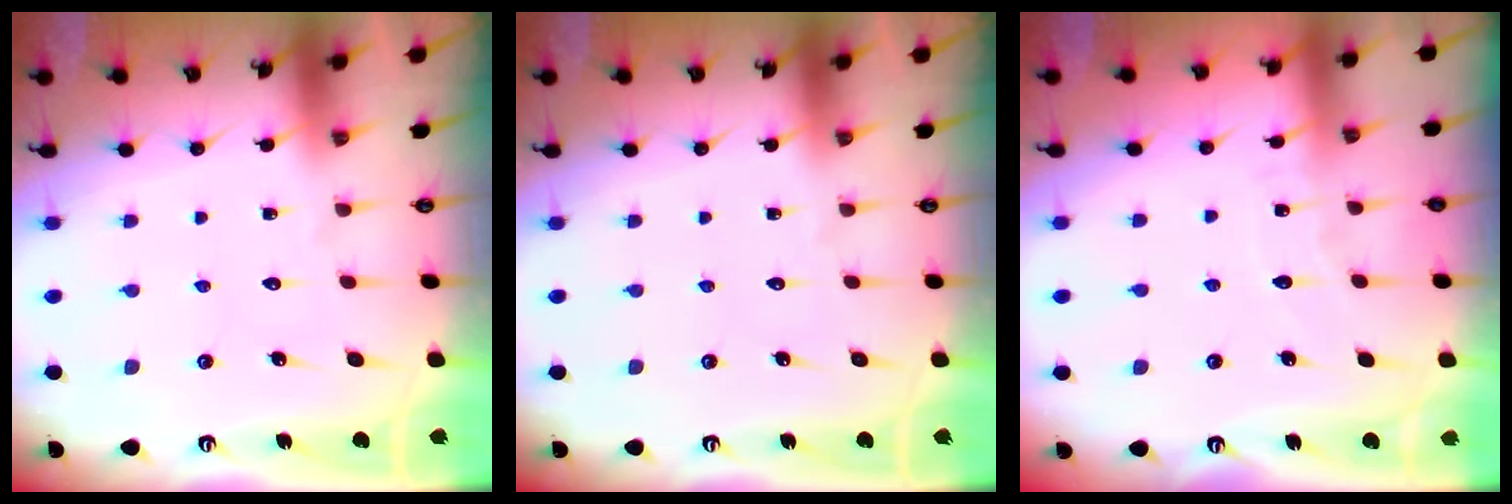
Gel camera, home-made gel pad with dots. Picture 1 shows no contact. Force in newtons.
{"total": 0.0}
{"total": 3.7, "press": 3.7, "slide": 0.3}